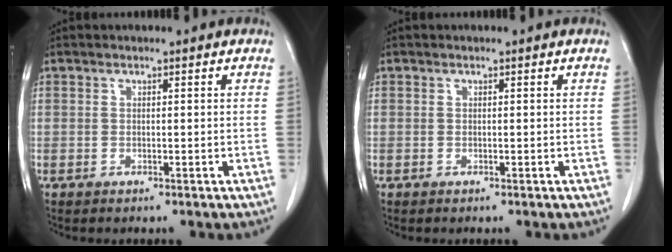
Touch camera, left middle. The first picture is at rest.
{"total": 0.0}